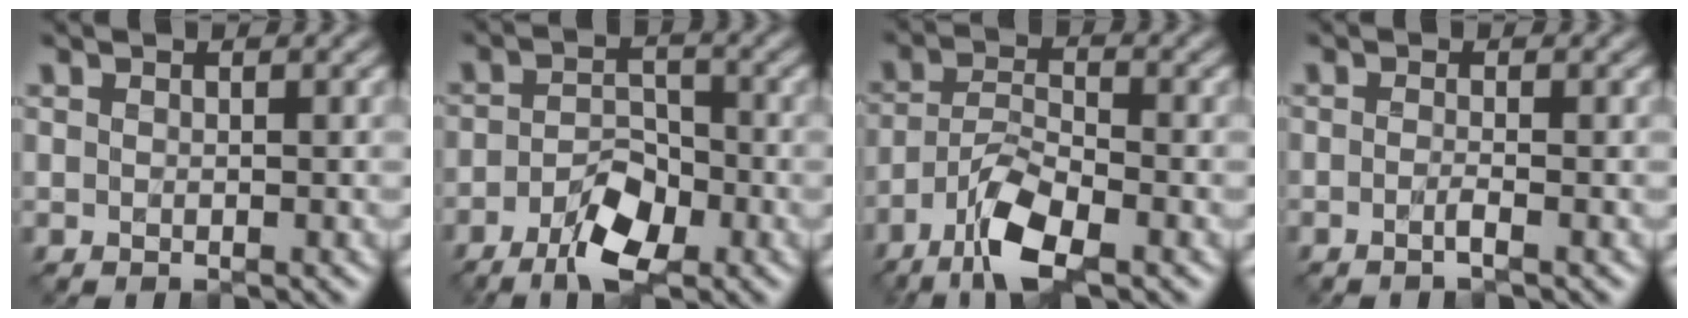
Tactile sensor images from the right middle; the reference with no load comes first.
{"total": 5.4, "force": [-3.0, 2.3, 3.8], "torque": [-0.069, -0.004, -0.056]}
{"total": 5.9, "force": [-3.7, 1.8, 4.2], "torque": [-0.086, -0.003, -0.075]}
{"total": 1.4, "force": [-0.6, 0.3, 1.2], "torque": [-0.017, -0.005, -0.018]}